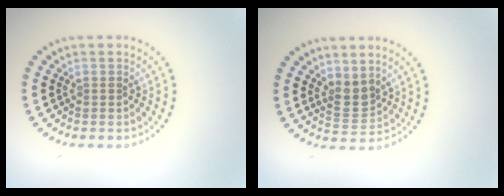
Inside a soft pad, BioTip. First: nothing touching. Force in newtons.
{"total": 2.2, "press": 1.8, "slide": 1.3}